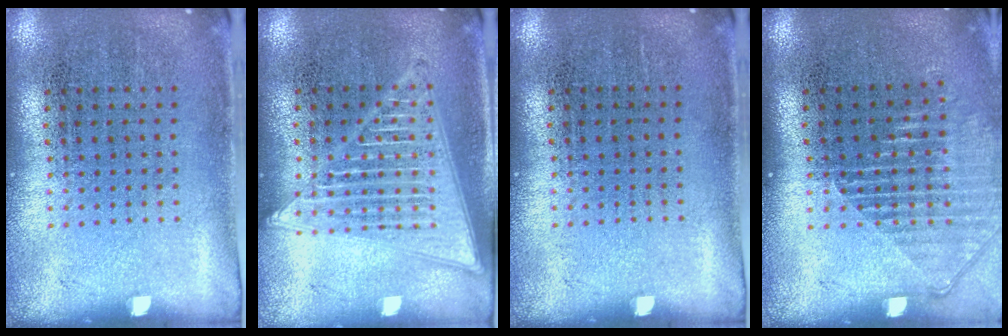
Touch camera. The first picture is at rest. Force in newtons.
{"total": 2.7, "press": 2.7, "slide": 0.2}
{"total": 0.0}
{"total": 1.3, "press": 1.2, "slide": 0.5}